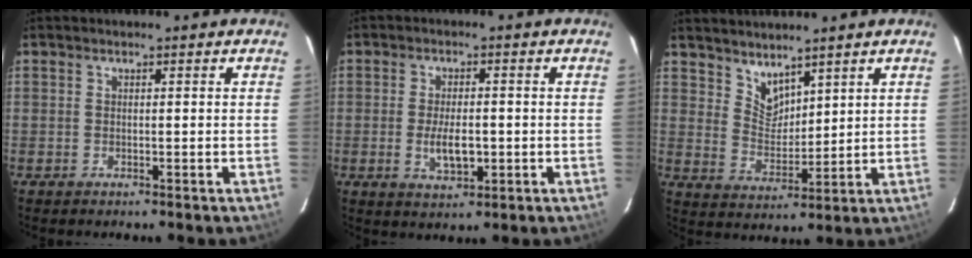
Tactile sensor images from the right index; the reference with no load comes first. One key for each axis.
{"total": 6.1, "fx": -1.1, "fy": 2.7, "fz": 5.4, "tx": -0.104, "ty": -0.006, "tz": -0.015}
{"total": 5.7, "fx": 4.8, "fy": 2.5, "fz": 1.7, "tx": -0.021, "ty": -0.002, "tz": 0.099}